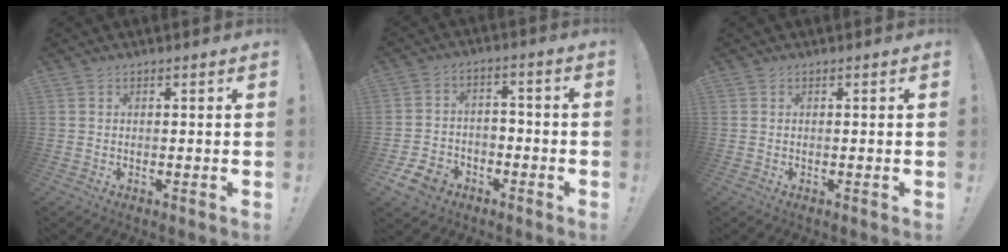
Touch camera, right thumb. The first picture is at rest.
{"total": 9.7, "force": [-6.1, 6.5, 3.8], "torque": [-0.083, 0.040, -0.110]}
{"total": 0.0}